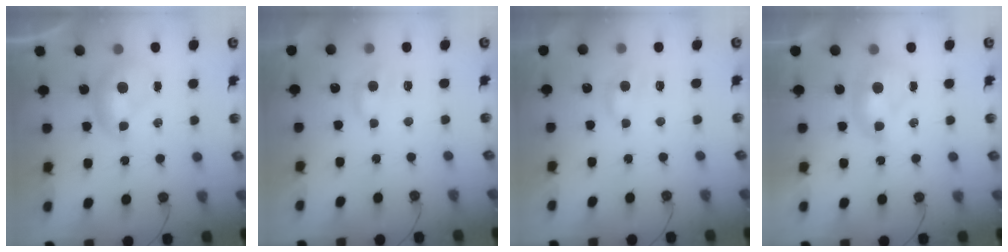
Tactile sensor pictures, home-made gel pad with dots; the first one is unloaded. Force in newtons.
{"total": 2.0, "press": 2.0, "slide": 0.5}
{"total": 2.0, "press": 2.0, "slide": 0.5}
{"total": 1.3, "press": 1.3, "slide": 0.3}